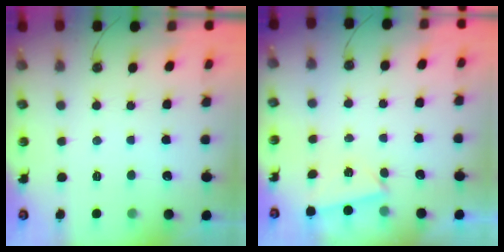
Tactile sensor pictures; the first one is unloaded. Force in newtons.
{"total": 2.2, "press": 2.2, "slide": 0.2}